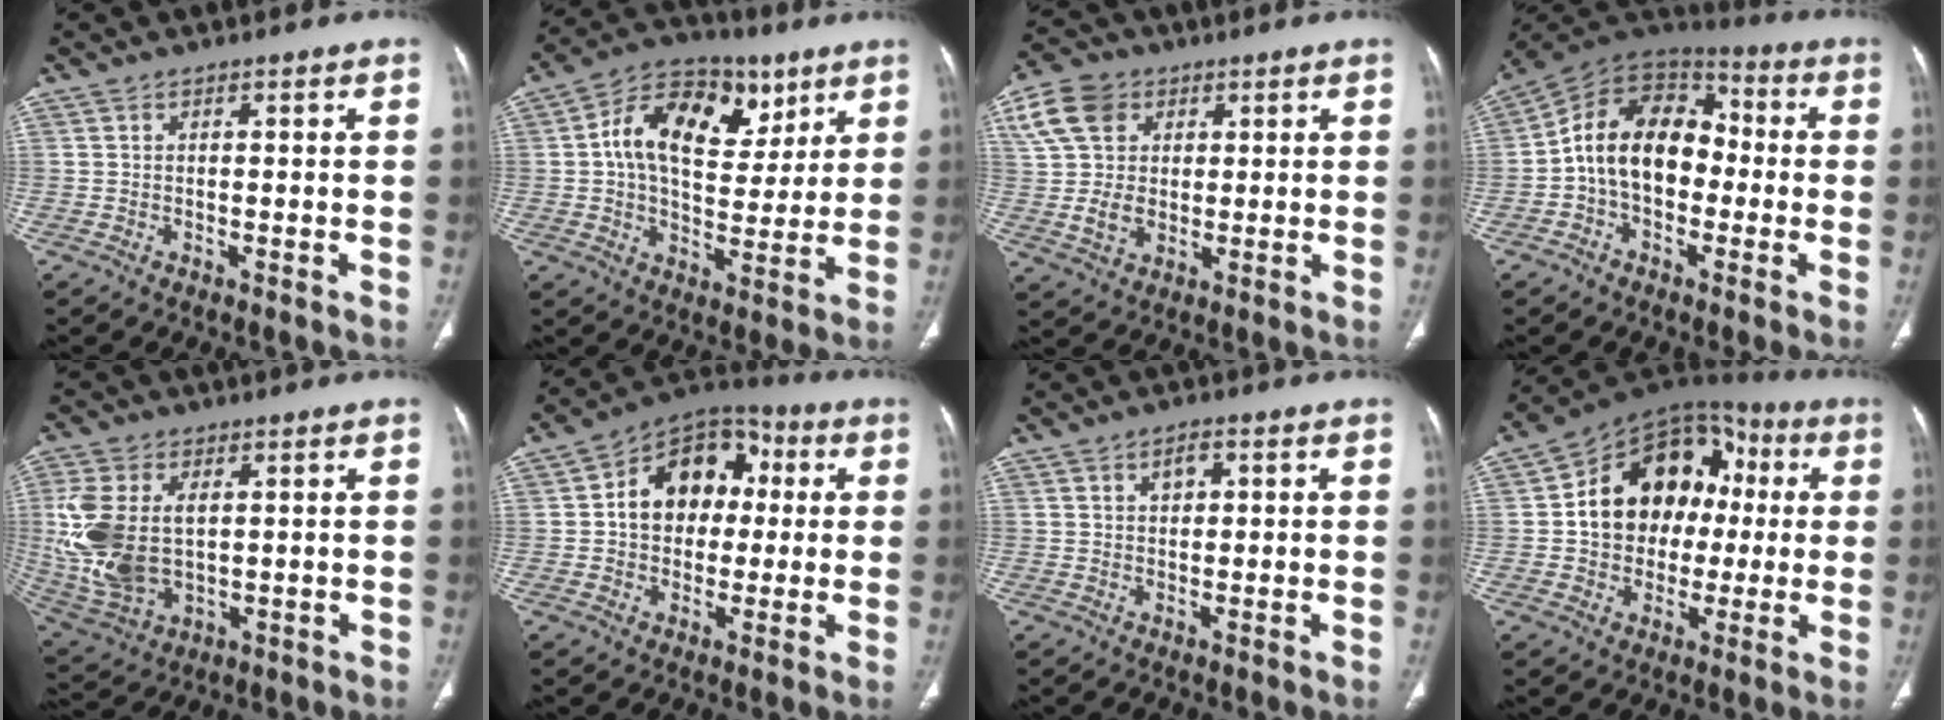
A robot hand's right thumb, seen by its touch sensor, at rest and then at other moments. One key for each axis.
{"total": 17.3, "fx": 6.0, "fy": 11.3, "fz": 11.6, "tx": -0.159, "ty": 0.003, "tz": 0.095}
{"total": 11.4, "fx": 3.6, "fy": 8.9, "fz": 6.1, "tx": -0.099, "ty": -0.001, "tz": 0.069}
{"total": 15.5, "fx": -1.4, "fy": 10.7, "fz": 11.1, "tx": -0.164, "ty": 0.049, "tz": -0.036}
{"total": 15.4, "fx": 1.6, "fy": 9.6, "fz": 11.9, "tx": -0.263, "ty": -0.006, "tz": 0.047}
{"total": 14.5, "fx": 1.7, "fy": 11.0, "fz": 9.3, "tx": -0.100, "ty": 0.027, "tz": 0.016}
{"total": 2.7, "fx": 1.0, "fy": 1.6, "fz": 1.9, "tx": -0.024, "ty": 0.002, "tz": 0.016}
{"total": 18.7, "fx": 1.2, "fy": 14.6, "fz": 11.7, "tx": -0.133, "ty": 0.040, "tz": 0.018}